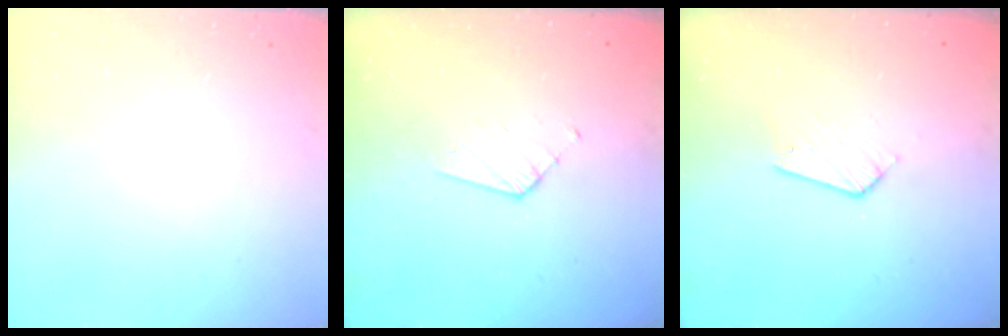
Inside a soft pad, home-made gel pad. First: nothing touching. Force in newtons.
{"total": 3.3, "press": 3.3, "slide": 0.2}
{"total": 3.5, "press": 3.5, "slide": 0.3}